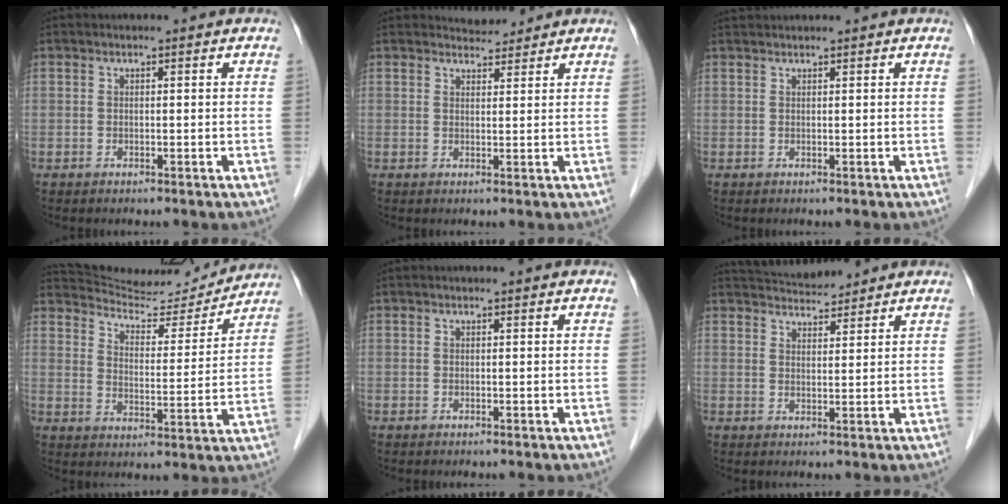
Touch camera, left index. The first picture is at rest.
{"total": 2.3, "force": [2.3, 0.4, -0.3], "torque": [-0.002, -0.001, 0.038]}
{"total": 2.3, "force": [2.3, -0.2, 0.5], "torque": [-0.005, 0.025, 0.043]}
{"total": 13.7, "force": [13.5, 1.6, 1.6], "torque": [-0.030, -0.012, 0.194]}
{"total": 0.0}
{"total": 5.7, "force": [5.6, 0.7, 1.0], "torque": [-0.023, 0.019, 0.088]}